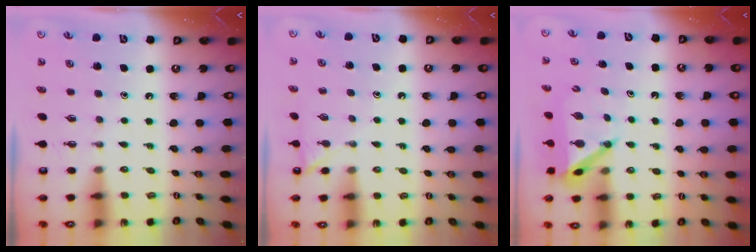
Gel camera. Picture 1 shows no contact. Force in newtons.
{"total": 2.1, "press": 2.1, "slide": 0.3}
{"total": 5.1, "press": 5.0, "slide": 0.3}